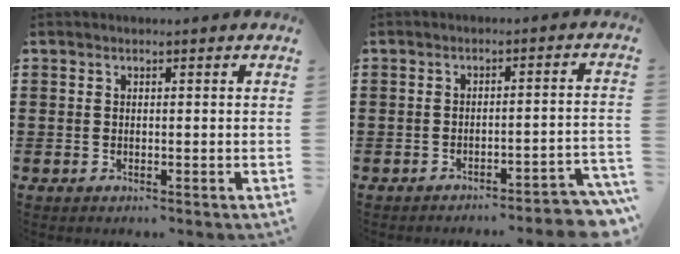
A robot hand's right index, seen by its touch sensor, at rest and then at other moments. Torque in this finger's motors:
{"motor_torque": [1.14, -0.95, 0.83, 0.14]}